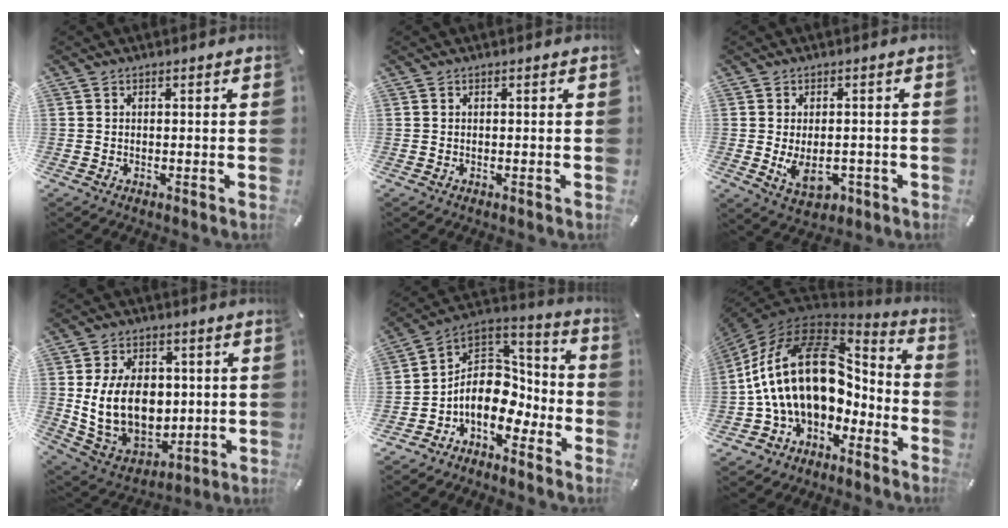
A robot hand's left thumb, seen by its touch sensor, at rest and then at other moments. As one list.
[{"total": 0.0}, {"total": 6.8, "force": [-1.5, 4.4, 4.9], "torque": [-0.082, -0.007, -0.029]}, {"total": 16.4, "force": [1.5, 12.4, 10.7], "torque": [-0.224, -0.009, 0.036]}, {"total": 11.7, "force": [-4.3, 9.2, 5.7], "torque": [-0.101, -0.002, -0.079]}, {"total": 26.1, "force": [1.1, 16.9, 19.8], "torque": [-0.396, 0.004, 0.026]}]